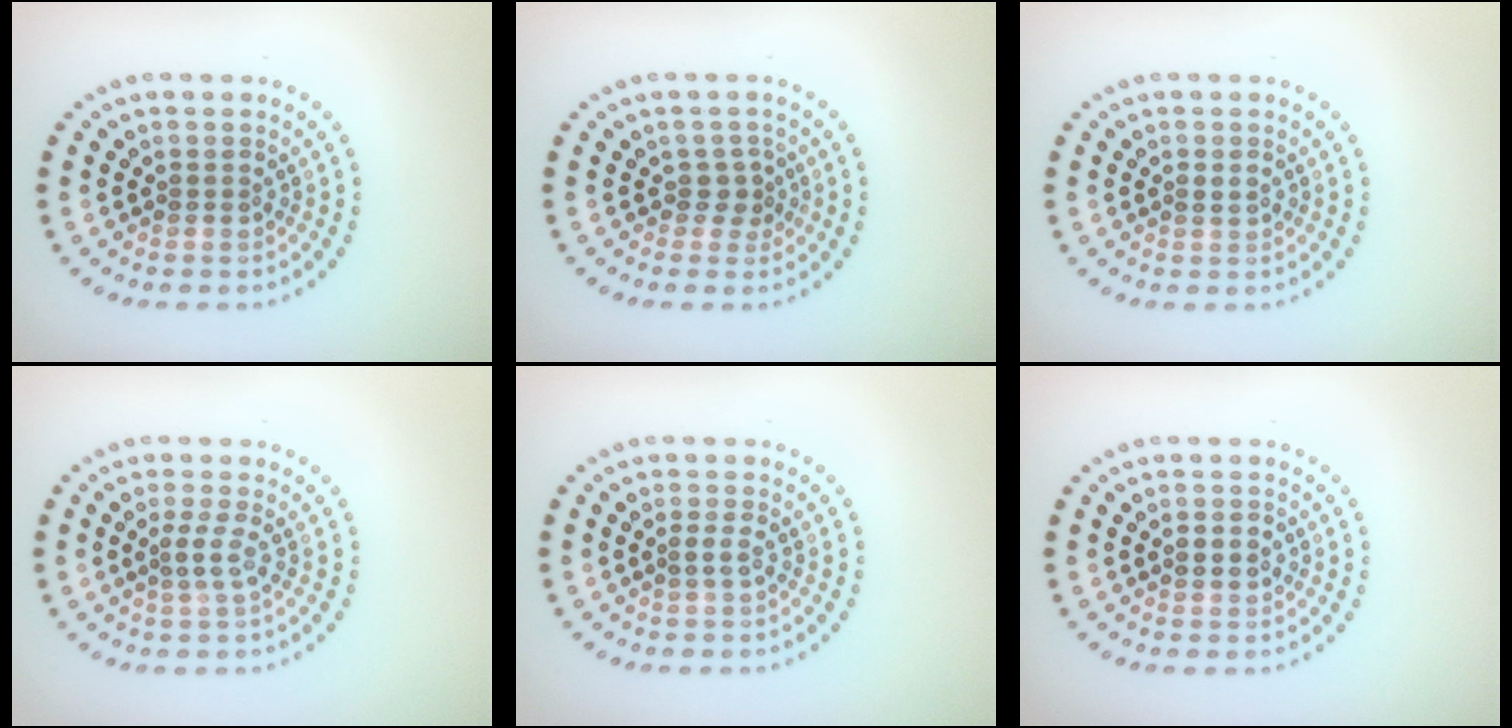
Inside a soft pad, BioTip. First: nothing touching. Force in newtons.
{"total": 1.6, "press": 1.2, "slide": 1.0}
{"total": 0.8, "press": 0.8, "slide": 0.1}
{"total": 1.5, "press": 1.1, "slide": 1.0}
{"total": 1.0, "press": 0.9, "slide": 0.3}
{"total": 2.1, "press": 2.1, "slide": 0.1}